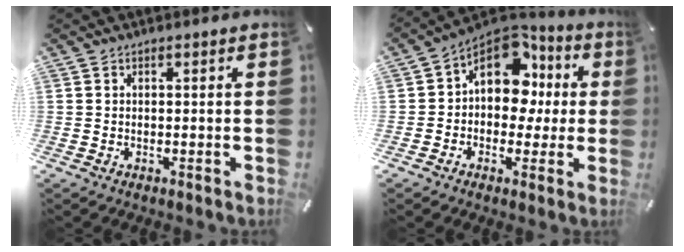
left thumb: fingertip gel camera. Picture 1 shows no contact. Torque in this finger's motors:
{"motor_torque": [1.89, 2.61, 0.44, 0.26, 0.08]}